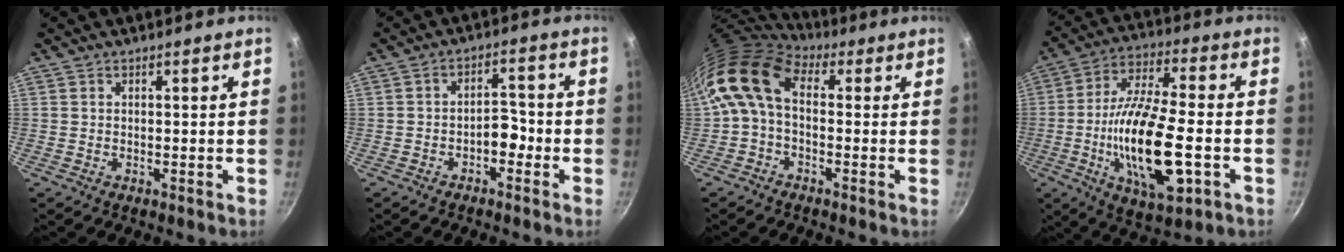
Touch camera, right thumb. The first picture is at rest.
{"total": 4.1, "force": [-2.0, 2.4, 2.7], "torque": [-0.017, 0.029, -0.033]}
{"total": 10.9, "force": [0.8, 6.9, 8.4], "torque": [-0.156, 0.026, -0.004]}
{"total": 20.2, "force": [-4.6, 7.2, 18.3], "torque": [-0.335, 0.015, -0.087]}